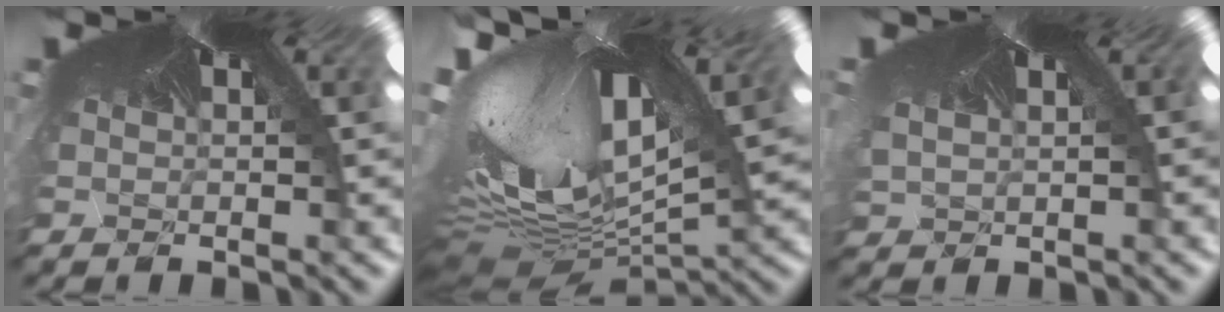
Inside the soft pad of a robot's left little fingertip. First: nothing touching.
{"total": 5.9, "force": [-5.1, 1.1, 2.7], "torque": [-0.119, -0.113, -0.043]}
{"total": 1.5, "force": [0.3, 1.0, 1.0], "torque": [-0.041, -0.006, 0.024]}